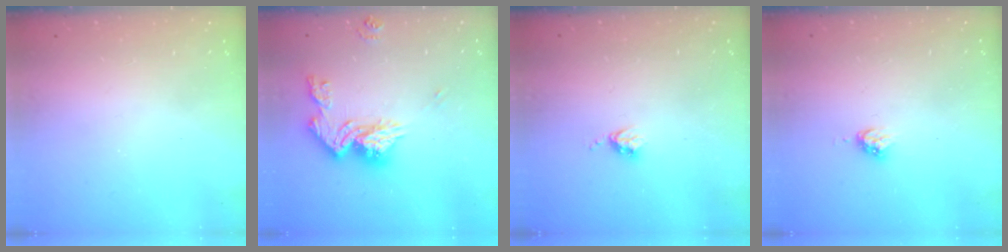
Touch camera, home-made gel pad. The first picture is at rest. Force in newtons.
{"total": 14.3, "press": 14.2, "slide": 1.5}
{"total": 3.8, "press": 3.8, "slide": 0.4}
{"total": 4.3, "press": 4.3, "slide": 0.3}